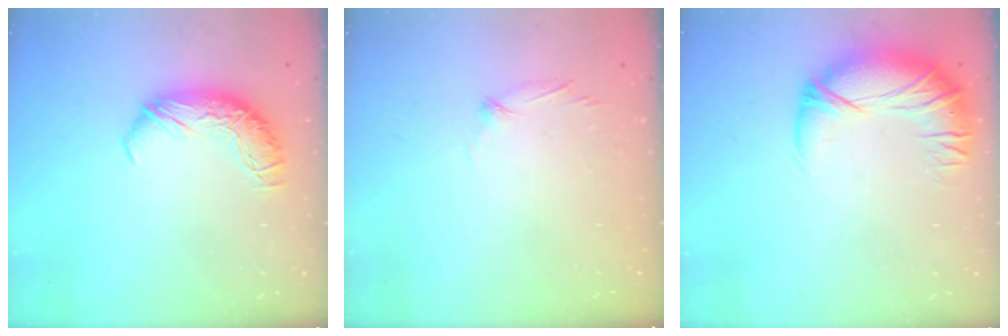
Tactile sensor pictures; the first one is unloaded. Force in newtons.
{"total": 7.7, "press": 7.6, "slide": 0.8}
{"total": 3.0, "press": 0.1, "slide": 3.0}